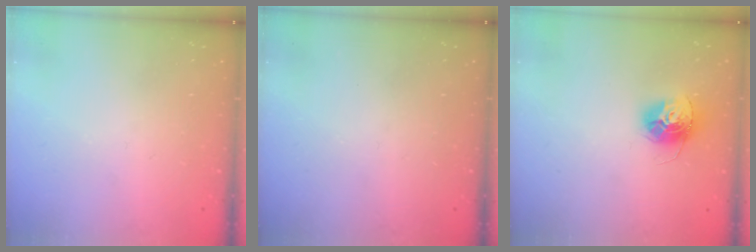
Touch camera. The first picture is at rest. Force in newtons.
{"total": 0.0}
{"total": 13.4, "press": 13.4, "slide": 1.2}